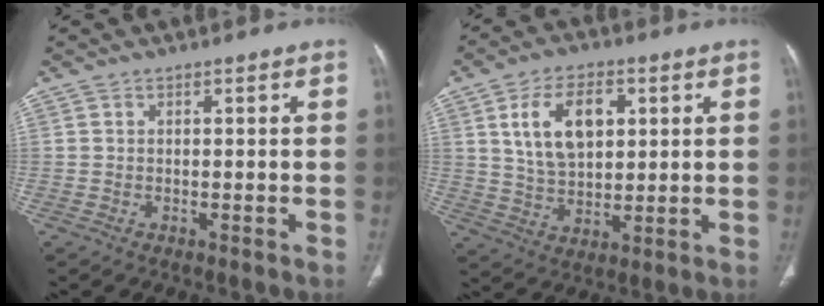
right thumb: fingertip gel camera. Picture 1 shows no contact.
{"total": 12.2, "force": [3.8, 7.5, 8.9], "torque": [-0.133, -0.008, 0.073]}